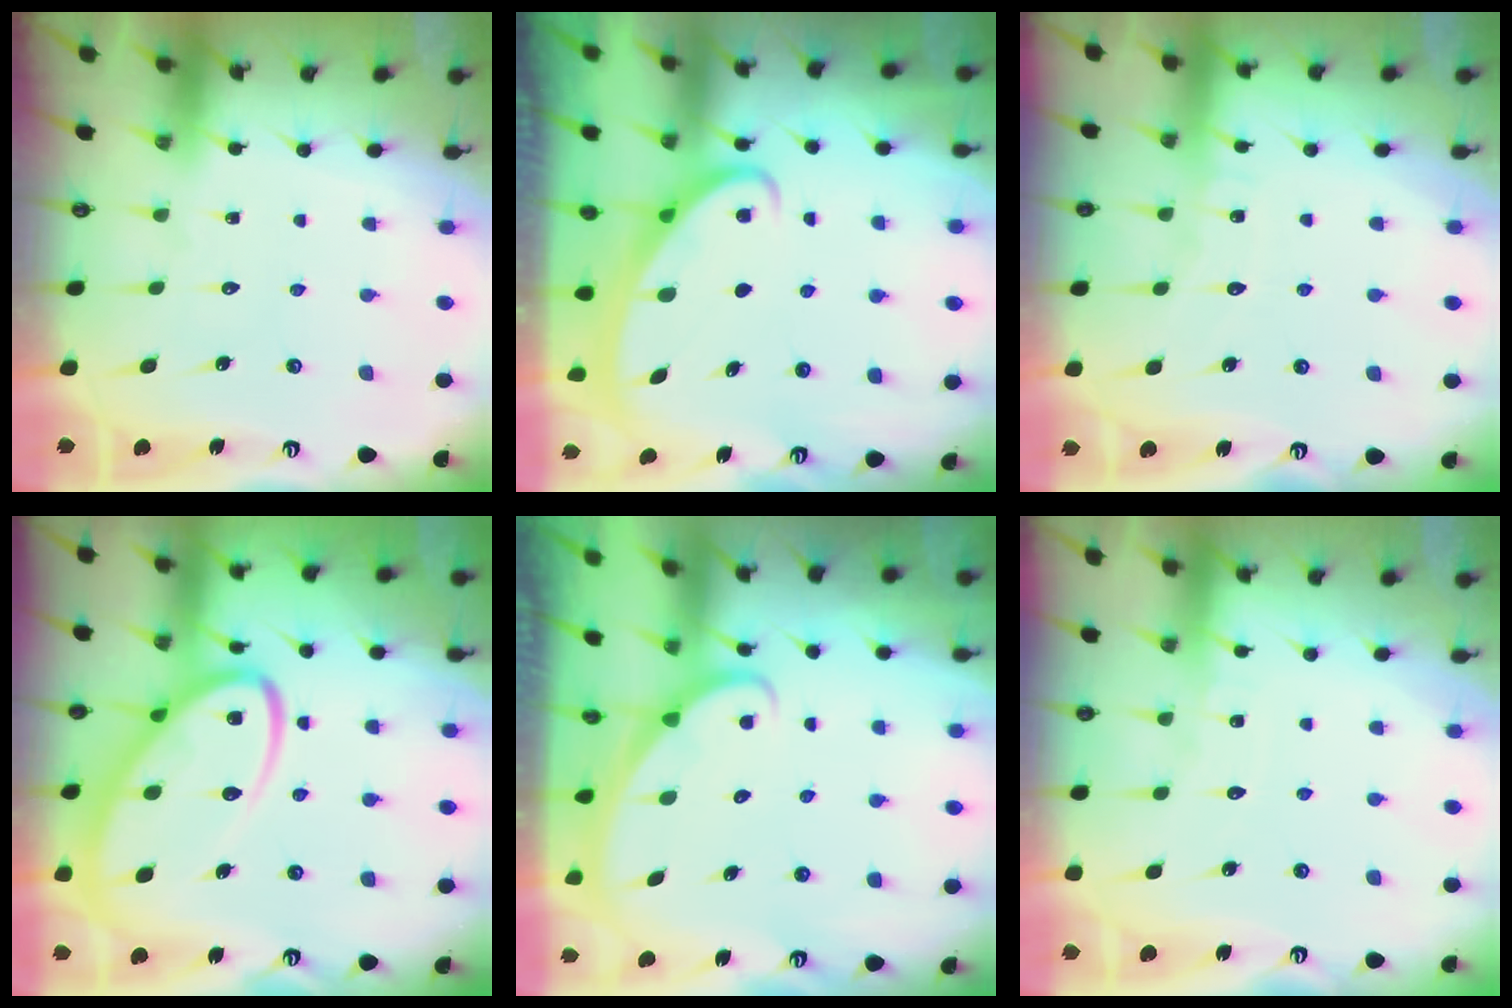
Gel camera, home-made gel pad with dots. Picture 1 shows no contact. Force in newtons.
{"total": 2.4, "press": 2.4, "slide": 0.4}
{"total": 5.0, "press": 5.0, "slide": 0.3}
{"total": 15.9, "press": 15.8, "slide": 1.4}
{"total": 2.0, "press": 2.0, "slide": 0.1}
{"total": 3.0, "press": 3.0, "slide": 0.3}